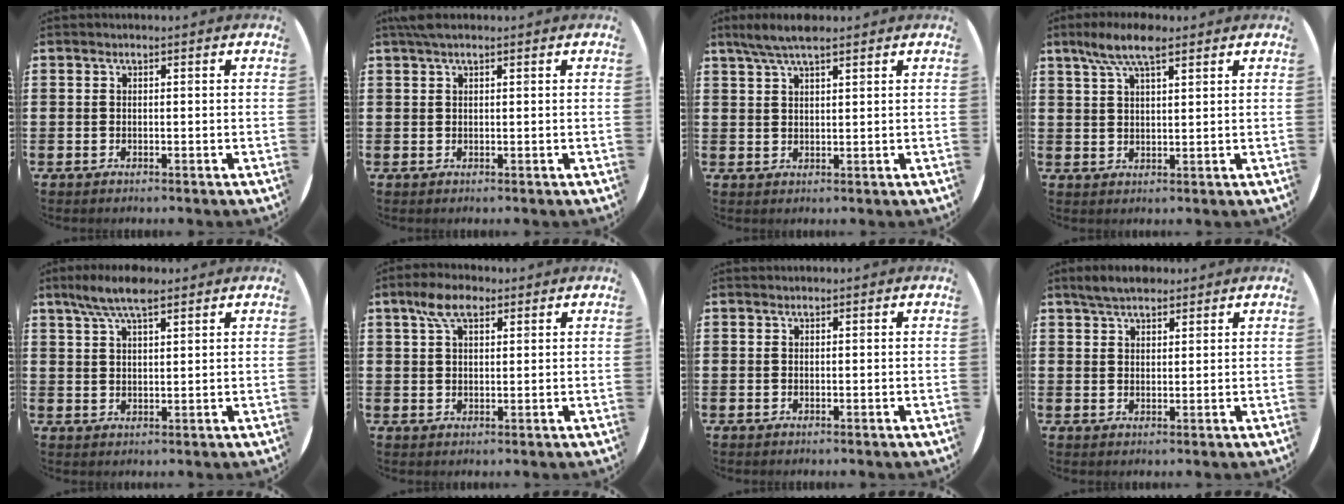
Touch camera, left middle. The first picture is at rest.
{"total": 1.4, "force": [1.1, 0.3, 0.8], "torque": [-0.018, 0.003, 0.021]}
{"total": 4.3, "force": [3.4, 0.8, 2.5], "torque": [-0.055, 0.002, 0.061]}
{"total": 6.6, "force": [4.5, 2.0, 4.4], "torque": [-0.087, -0.001, 0.079]}
{"total": 6.1, "force": [4.5, 1.6, 3.7], "torque": [-0.081, 0.000, 0.081]}
{"total": 5.2, "force": [3.3, 2.4, 3.2], "torque": [-0.063, 0.007, 0.058]}
{"total": 0.0}
{"total": 3.5, "force": [3.1, 1.1, 1.1], "torque": [-0.019, -0.003, 0.057]}